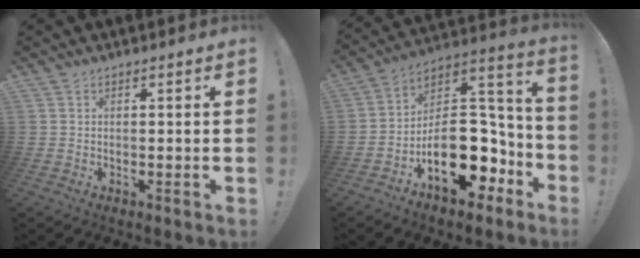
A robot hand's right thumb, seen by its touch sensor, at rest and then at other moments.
{"total": 20.8, "force": [-7.6, 13.3, 14.1], "torque": [-0.185, 0.041, -0.107]}